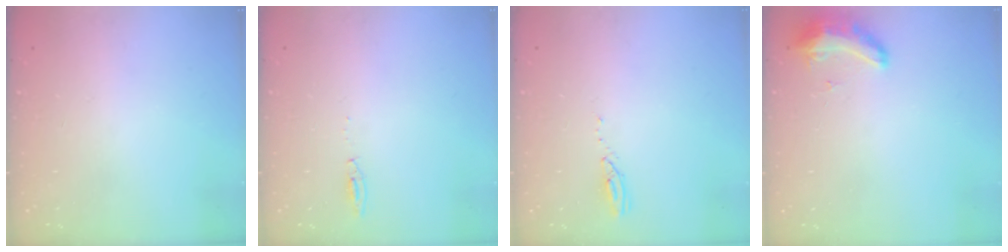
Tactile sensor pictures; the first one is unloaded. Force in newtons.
{"total": 3.9, "press": 3.8, "slide": 1.0}
{"total": 3.4, "press": 3.4, "slide": 0.4}
{"total": 8.7, "press": 8.4, "slide": 2.3}